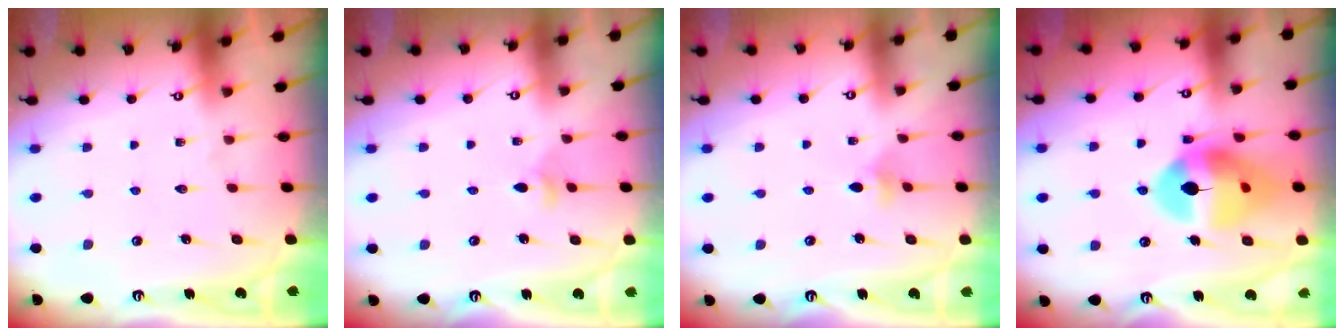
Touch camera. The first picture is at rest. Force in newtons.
{"total": 3.1, "press": 3.0, "slide": 0.7}
{"total": 4.5, "press": 4.4, "slide": 1.0}
{"total": 15.5, "press": 15.4, "slide": 1.8}